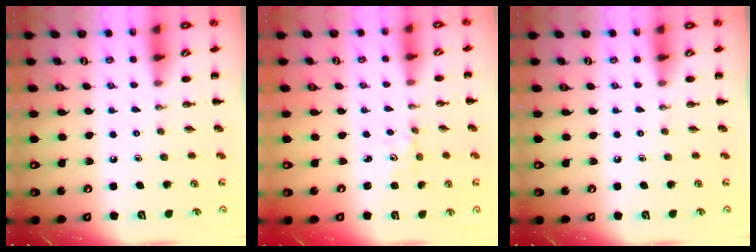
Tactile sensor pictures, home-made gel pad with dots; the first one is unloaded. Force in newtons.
{"total": 0.9, "press": 0.9, "slide": 0.3}
{"total": 0.0}